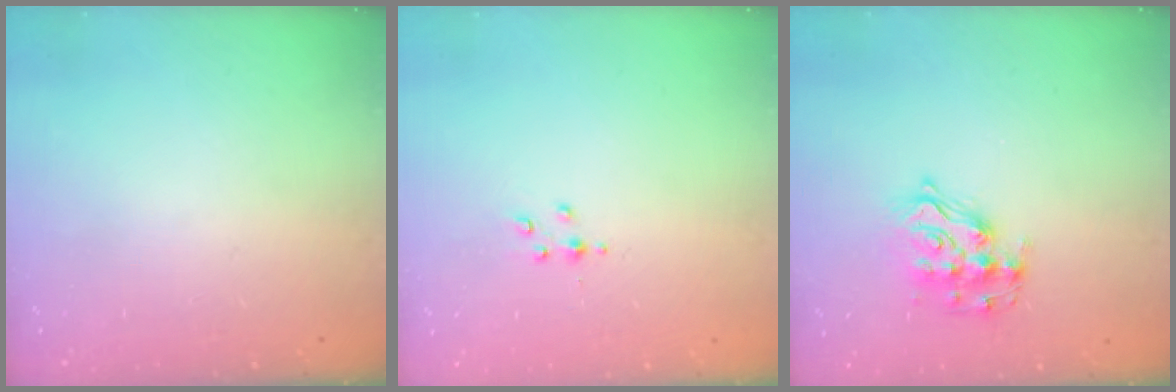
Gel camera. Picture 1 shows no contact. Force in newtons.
{"total": 2.7, "press": 2.7, "slide": 0.4}
{"total": 12.2, "press": 12.2, "slide": 0.7}